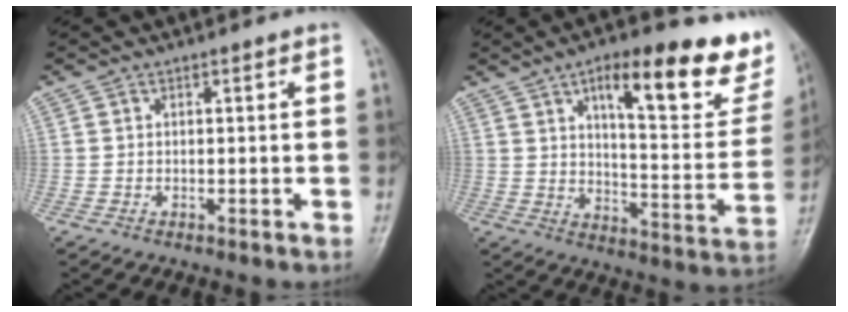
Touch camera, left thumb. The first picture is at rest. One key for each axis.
{"total": 22.2, "fx": 13.0, "fy": 7.5, "fz": 16.3, "tx": -0.165, "ty": -0.050, "tz": 0.182}